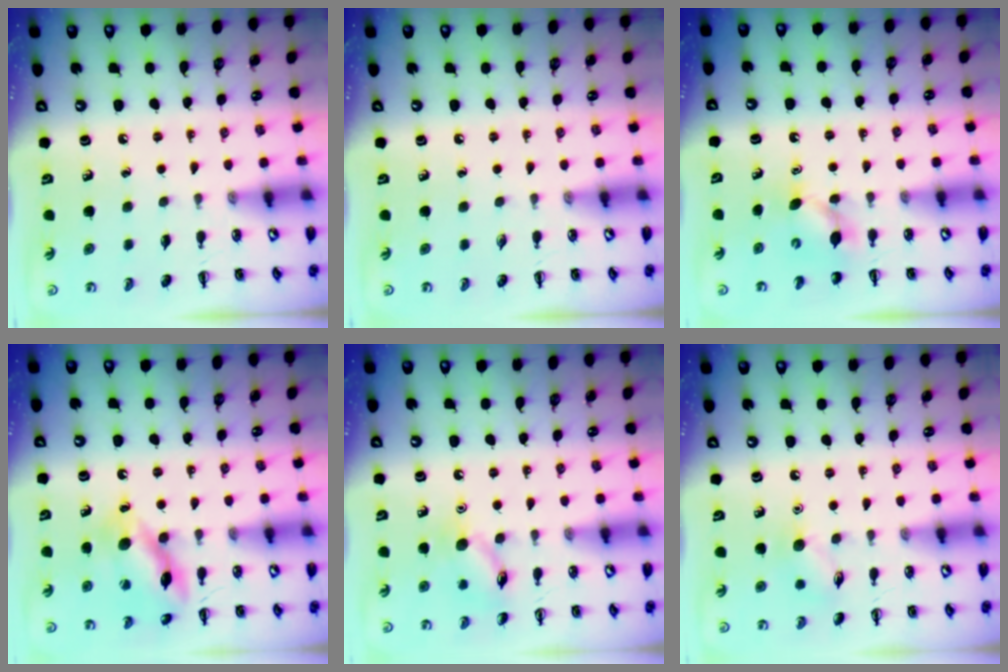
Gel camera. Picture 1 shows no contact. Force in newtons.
{"total": 0.0}
{"total": 5.0, "press": 4.8, "slide": 1.4}
{"total": 14.3, "press": 14.2, "slide": 1.2}
{"total": 10.4, "press": 10.4, "slide": 0.7}
{"total": 7.1, "press": 7.0, "slide": 0.9}